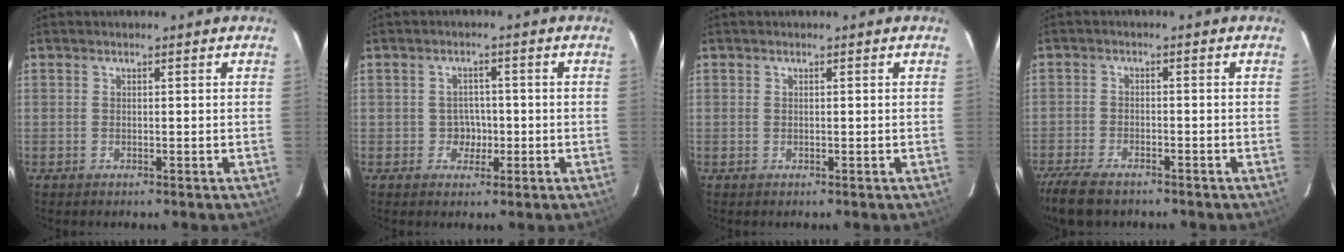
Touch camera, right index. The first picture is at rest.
{"total": 3.0, "force": [-0.9, 2.9, 0.4], "torque": [-0.007, 0.011, -0.012]}
{"total": 0.0}
{"total": 9.1, "force": [-7.1, 2.9, 4.9], "torque": [-0.130, -0.033, -0.131]}